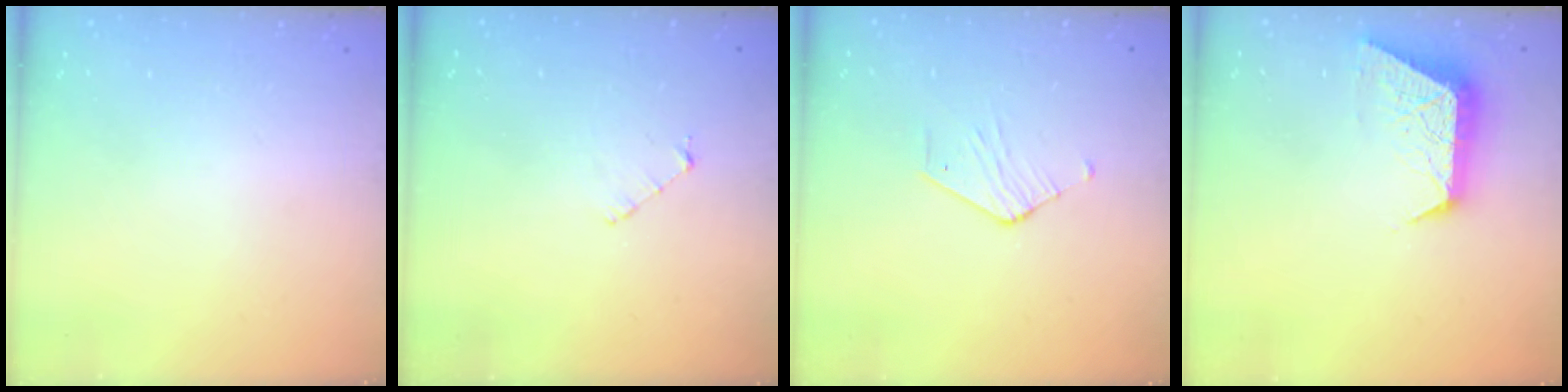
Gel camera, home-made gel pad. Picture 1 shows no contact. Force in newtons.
{"total": 3.3, "press": 3.3, "slide": 0.3}
{"total": 3.1, "press": 3.1, "slide": 0.3}
{"total": 9.5, "press": 9.5, "slide": 0.2}